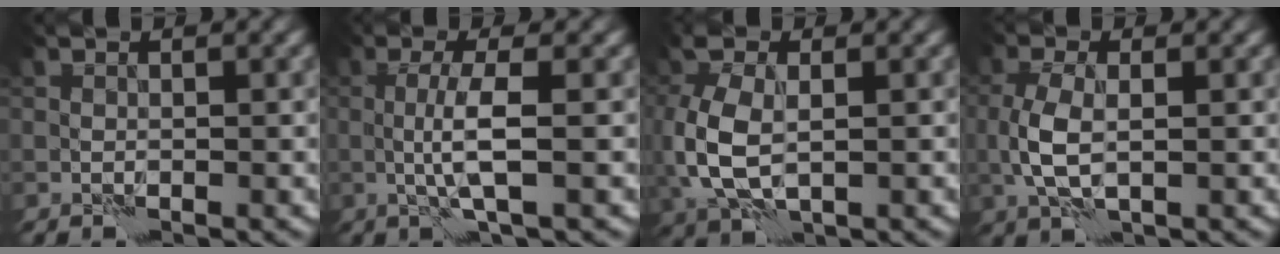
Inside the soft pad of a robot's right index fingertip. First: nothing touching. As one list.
[{"total": 3.2, "force": [0.1, 0.1, 3.2], "torque": [-0.064, -0.003, 0.001]}, {"total": 6.4, "force": [0.2, 3.9, 5.1], "torque": [-0.133, -0.006, 0.007]}, {"total": 3.5, "force": [0.2, 1.7, 3.0], "torque": [-0.077, -0.004, 0.005]}]